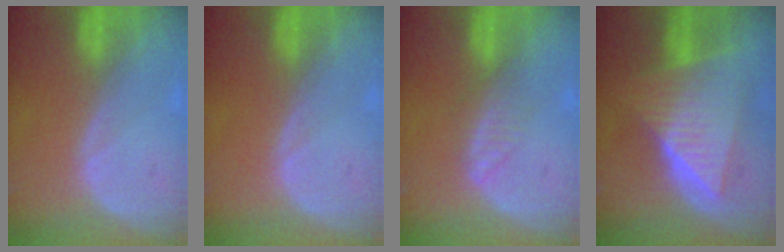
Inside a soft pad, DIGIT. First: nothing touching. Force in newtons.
{"total": 0.0}
{"total": 2.7, "press": 2.7, "slide": 0.2}
{"total": 9.7, "press": 9.7, "slide": 0.7}